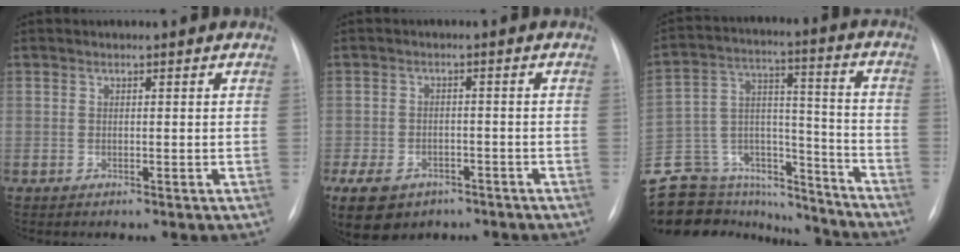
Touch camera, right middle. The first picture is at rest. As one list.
[{"total": 16.2, "force": [-9.0, 11.3, 7.2], "torque": [-0.210, -0.015, -0.121]}, {"total": 23.2, "force": [-20.1, 9.7, 6.2], "torque": [-0.161, 0.055, -0.312]}]